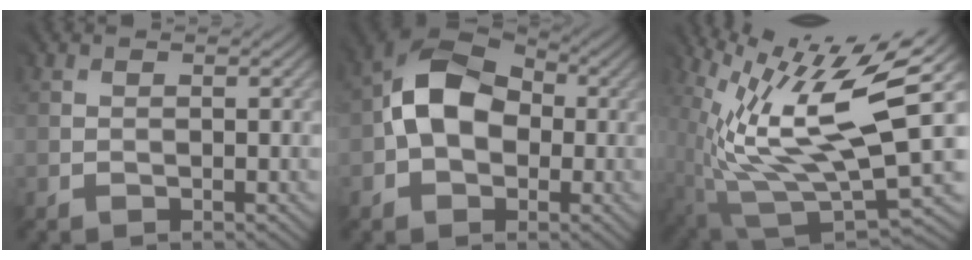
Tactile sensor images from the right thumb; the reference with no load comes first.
{"total": 9.9, "force": [0.4, 7.4, 6.6], "torque": [-0.118, 0.019, -0.008]}
{"total": 12.9, "force": [2.5, 3.8, 12.1], "torque": [-0.236, 0.000, 0.051]}